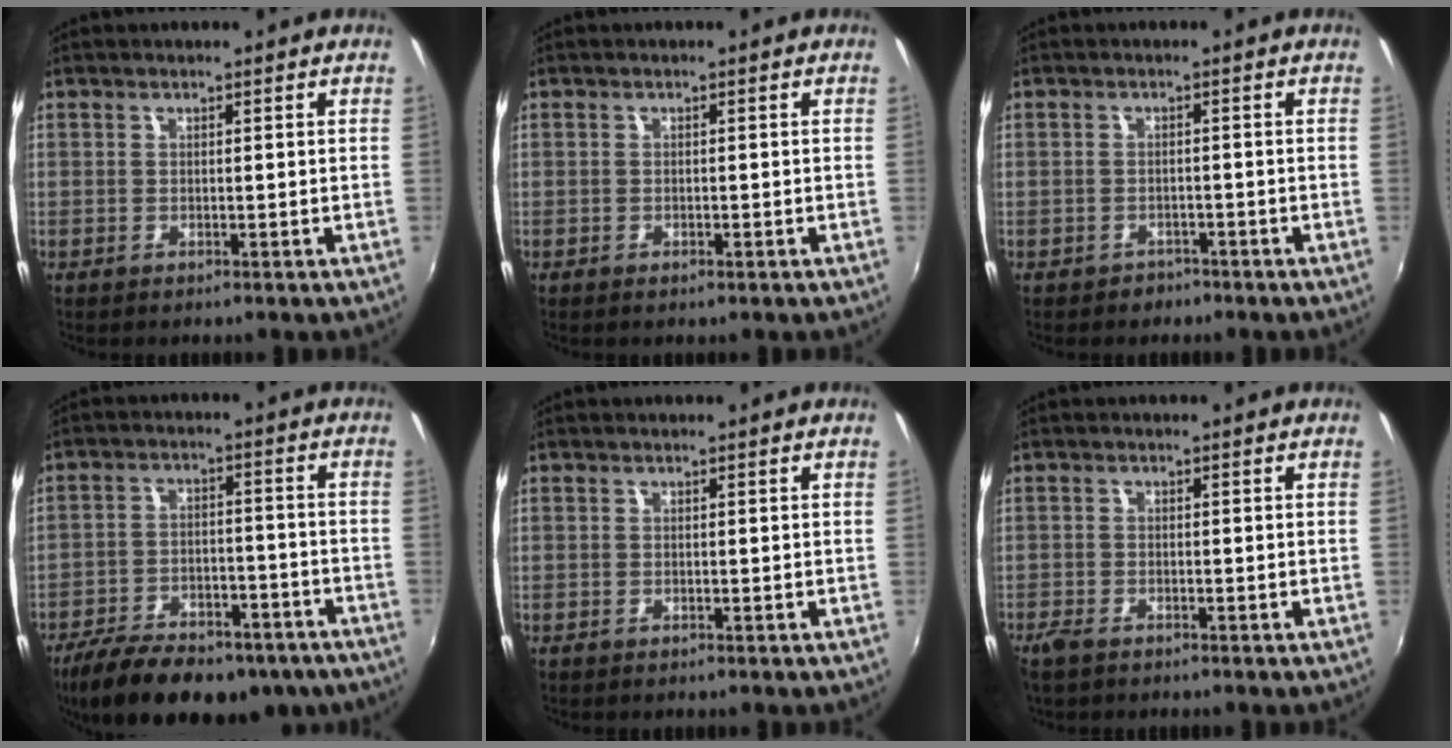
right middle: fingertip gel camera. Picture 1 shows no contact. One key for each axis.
{"total": 0.7, "fx": -0.5, "fy": 0.4, "fz": 0.3, "tx": -0.006, "ty": -0.003, "tz": -0.010}
{"total": 2.4, "fx": -1.7, "fy": 1.6, "fz": 0.1, "tx": -0.008, "ty": 0.000, "tz": -0.025}
{"total": 23.1, "fx": -17.2, "fy": 9.9, "fz": 11.9, "tx": -0.232, "ty": -0.023, "tz": -0.236}
{"total": 0.0}
{"total": 2.6, "fx": -2.1, "fy": 1.1, "fz": 1.1, "tx": -0.030, "ty": -0.006, "tz": -0.043}